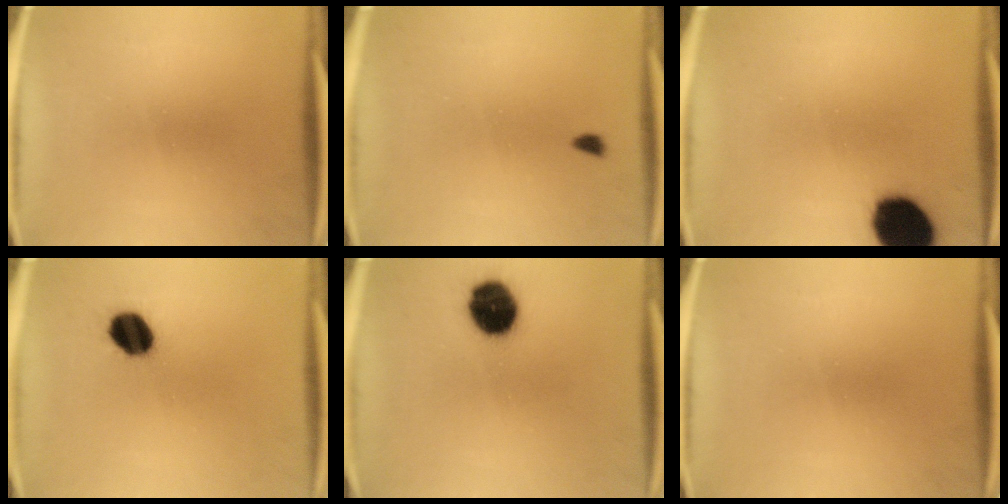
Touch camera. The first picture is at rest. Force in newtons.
{"total": 1.1}
{"total": 15.1}
{"total": 8.5}
{"total": 12.2}
{"total": 0.0}